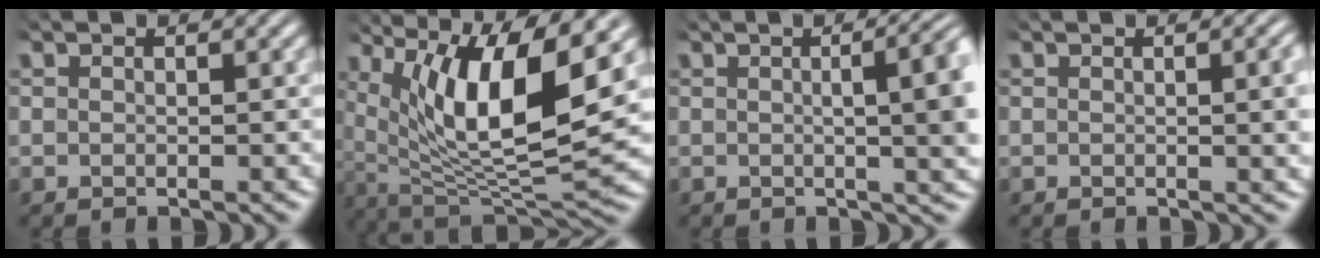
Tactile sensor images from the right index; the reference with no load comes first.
{"total": 11.4, "force": [2.1, 5.1, 10.0], "torque": [-0.168, -0.020, 0.049]}
{"total": 6.8, "force": [0.3, 2.2, 6.4], "torque": [-0.063, 0.018, -0.003]}
{"total": 1.8, "force": [0.2, 0.3, 1.8], "torque": [-0.019, 0.004, 0.001]}